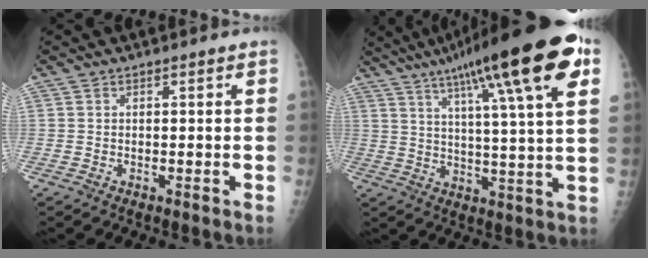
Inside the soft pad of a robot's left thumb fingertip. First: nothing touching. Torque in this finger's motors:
{"motor_torque": [0.86, 0.53, 1.78, -1.00, 0.34]}